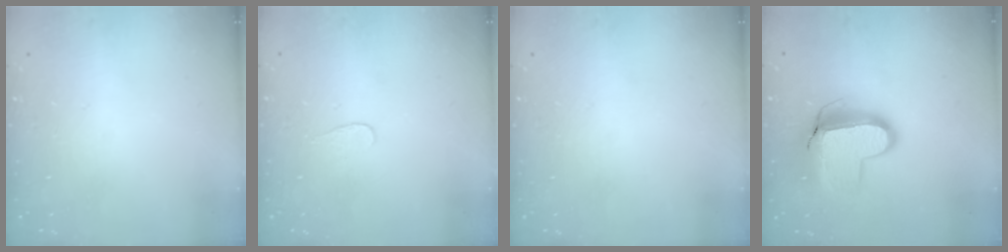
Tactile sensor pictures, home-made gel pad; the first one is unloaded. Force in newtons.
{"total": 3.3, "press": 3.3, "slide": 0.3}
{"total": 0.0}
{"total": 12.4, "press": 12.4, "slide": 1.0}